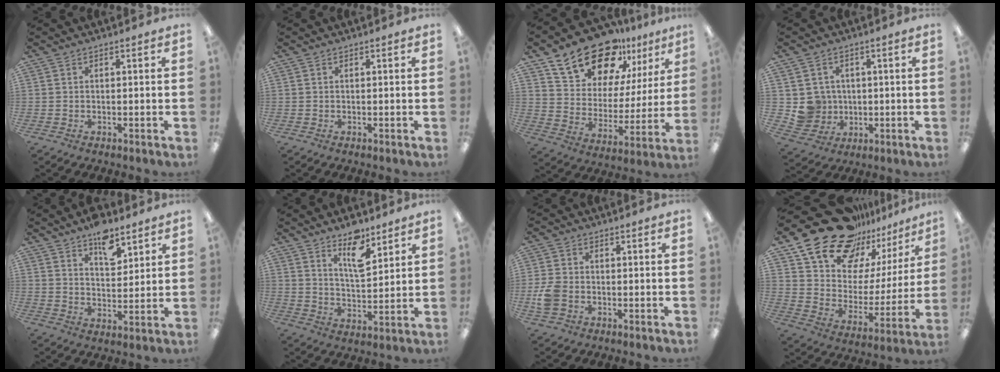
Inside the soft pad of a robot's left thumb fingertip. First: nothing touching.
{"total": 0.0}
{"total": 20.4, "force": [15.7, 10.2, 8.0], "torque": [-0.154, -0.101, 0.284]}
{"total": 6.6, "force": [0.8, 6.6, 0.5], "torque": [-0.024, 0.000, 0.026]}
{"total": 8.4, "force": [6.0, 4.1, 4.2], "torque": [-0.044, -0.038, 0.102]}
{"total": 9.9, "force": [6.9, 3.8, 5.9], "torque": [-0.086, -0.040, 0.116]}
{"total": 5.9, "force": [-1.5, 4.5, 3.5], "torque": [-0.068, 0.013, -0.023]}
{"total": 21.0, "force": [17.0, 11.0, 5.5], "torque": [-0.113, -0.129, 0.312]}